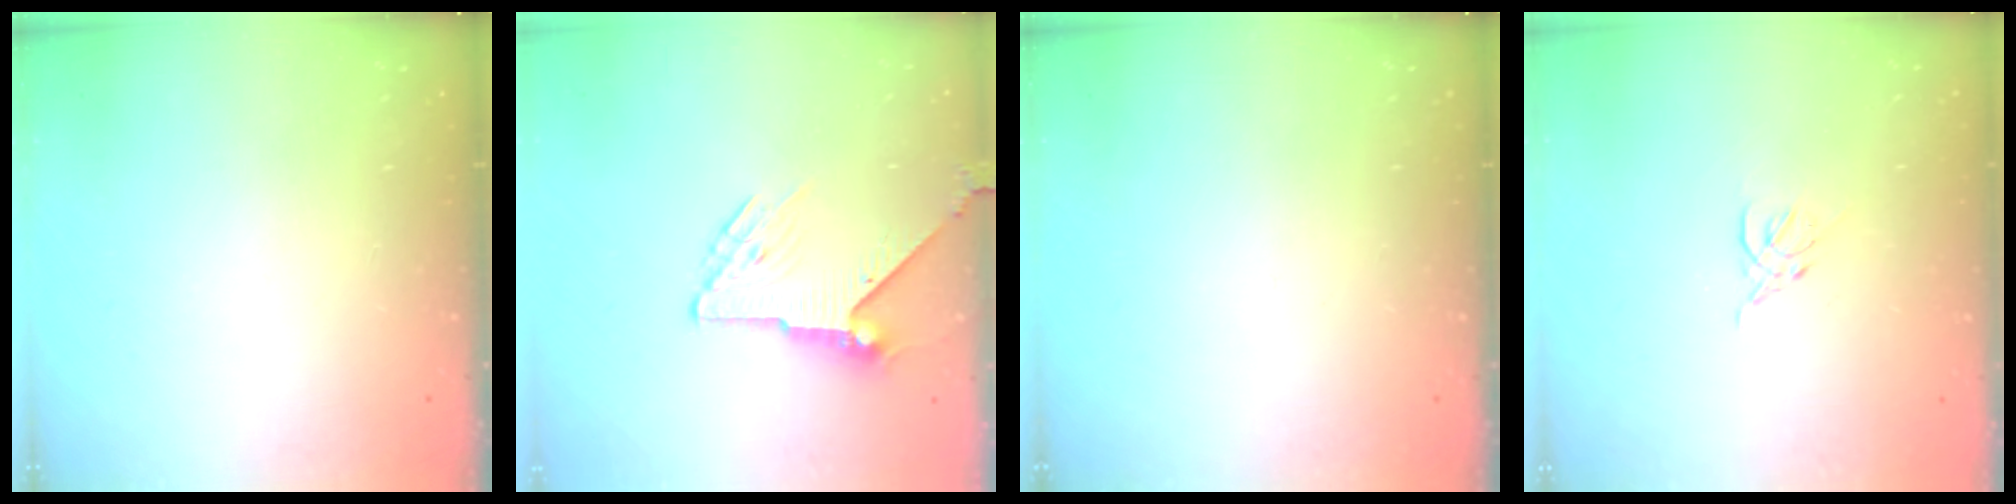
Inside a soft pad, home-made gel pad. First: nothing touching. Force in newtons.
{"total": 7.4, "press": 7.4, "slide": 0.1}
{"total": 0.0}
{"total": 2.6, "press": 2.5, "slide": 0.8}